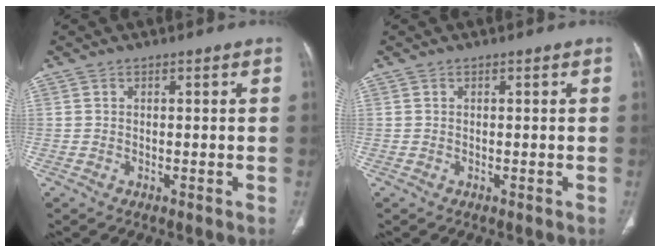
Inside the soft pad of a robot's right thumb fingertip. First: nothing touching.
{"total": 0.0}